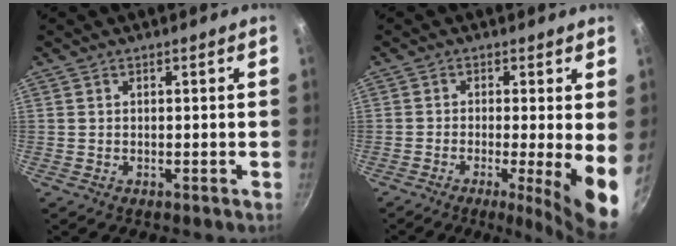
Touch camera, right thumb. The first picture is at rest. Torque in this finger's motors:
{"motor_torque": [-0.47, 1.08, 0.16, 0.01, 0.22]}